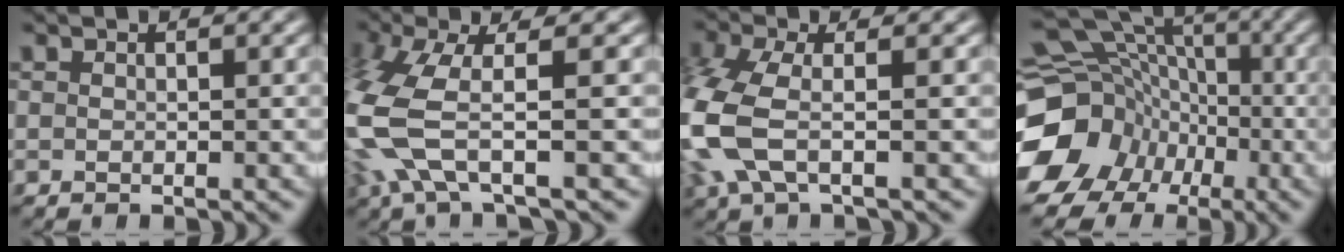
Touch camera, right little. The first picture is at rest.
{"total": 7.7, "force": [-0.3, 4.3, 6.4], "torque": [-0.179, -0.024, -0.001]}
{"total": 6.6, "force": [-0.7, 4.5, 4.7], "torque": [-0.154, -0.026, -0.003]}
{"total": 16.5, "force": [-2.1, 14.3, 8.0], "torque": [-0.149, -0.054, -0.033]}